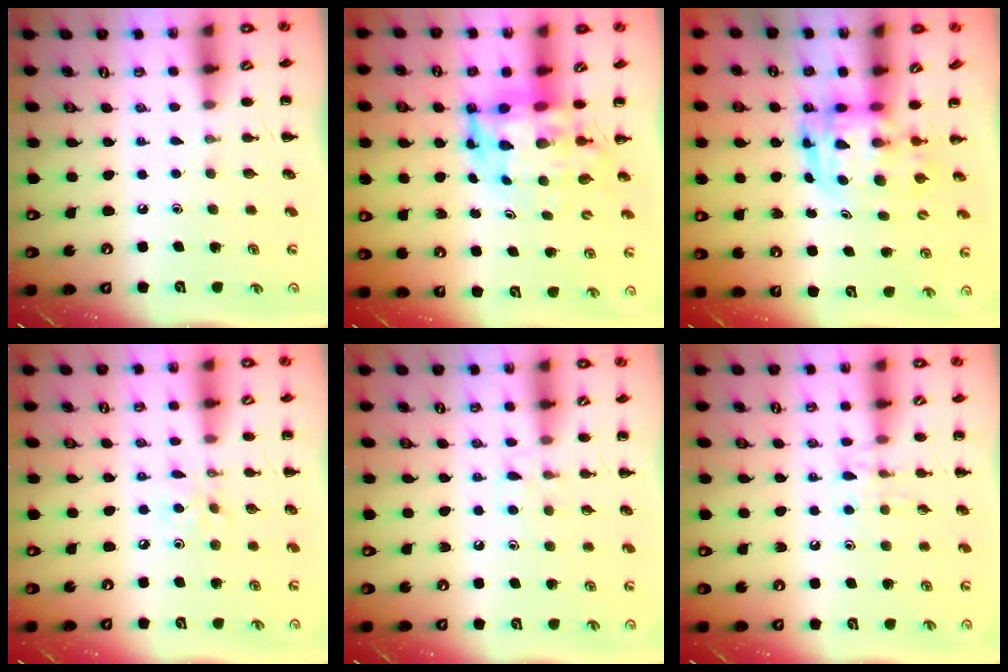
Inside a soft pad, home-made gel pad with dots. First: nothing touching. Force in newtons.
{"total": 6.5, "press": 6.2, "slide": 2.0}
{"total": 3.6, "press": 3.6, "slide": 0.7}
{"total": 3.8, "press": 3.6, "slide": 1.3}
{"total": 6.7, "press": 6.3, "slide": 2.2}
{"total": 8.0, "press": 7.9, "slide": 1.3}